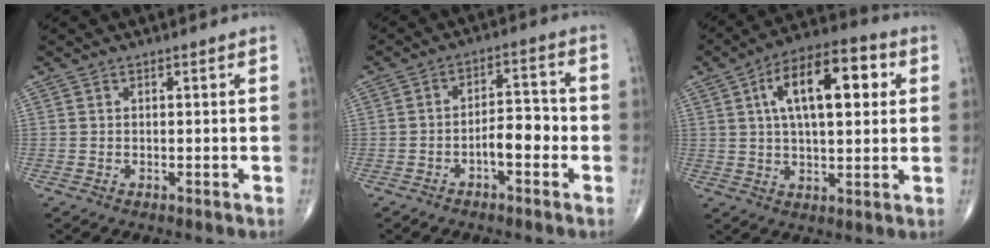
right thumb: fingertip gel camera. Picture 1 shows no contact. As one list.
[{"total": 6.1, "force": [-2.1, 2.8, 5.0], "torque": [-0.064, 0.031, -0.038]}, {"total": 16.2, "force": [4.4, 7.2, 13.8], "torque": [-0.205, 0.015, 0.065]}]